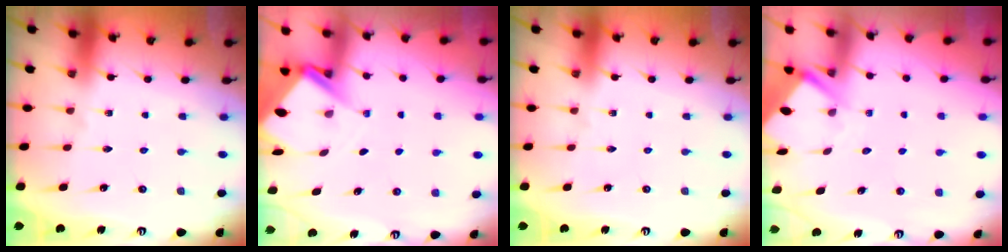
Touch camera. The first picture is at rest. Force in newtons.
{"total": 5.4, "press": 5.4, "slide": 0.4}
{"total": 0.0}
{"total": 3.3, "press": 3.3, "slide": 0.3}